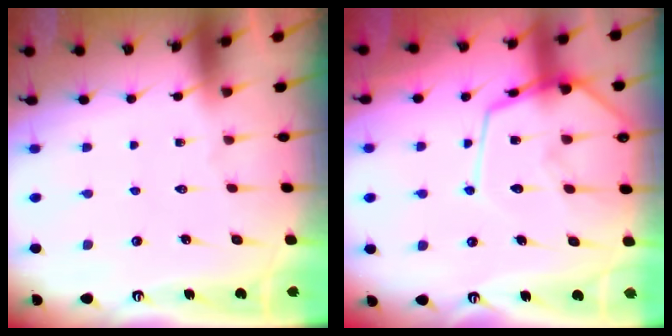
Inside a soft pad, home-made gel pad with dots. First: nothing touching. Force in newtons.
{"total": 14.6, "press": 14.5, "slide": 1.4}